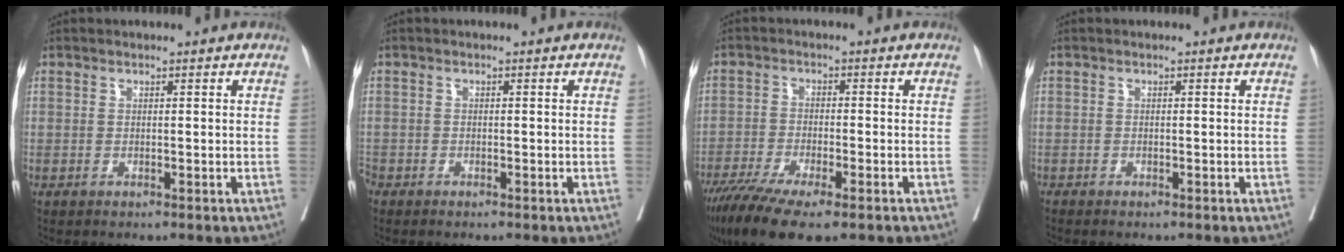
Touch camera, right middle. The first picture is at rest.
{"total": 1.5, "force": [-1.2, 0.9, 0.4], "torque": [-0.014, -0.001, -0.025]}
{"total": 12.9, "force": [-9.2, 2.6, 8.7], "torque": [-0.150, -0.030, -0.152]}
{"total": 0.6, "force": [-0.5, 0.3, 0.0], "torque": [-0.004, 0.002, -0.015]}